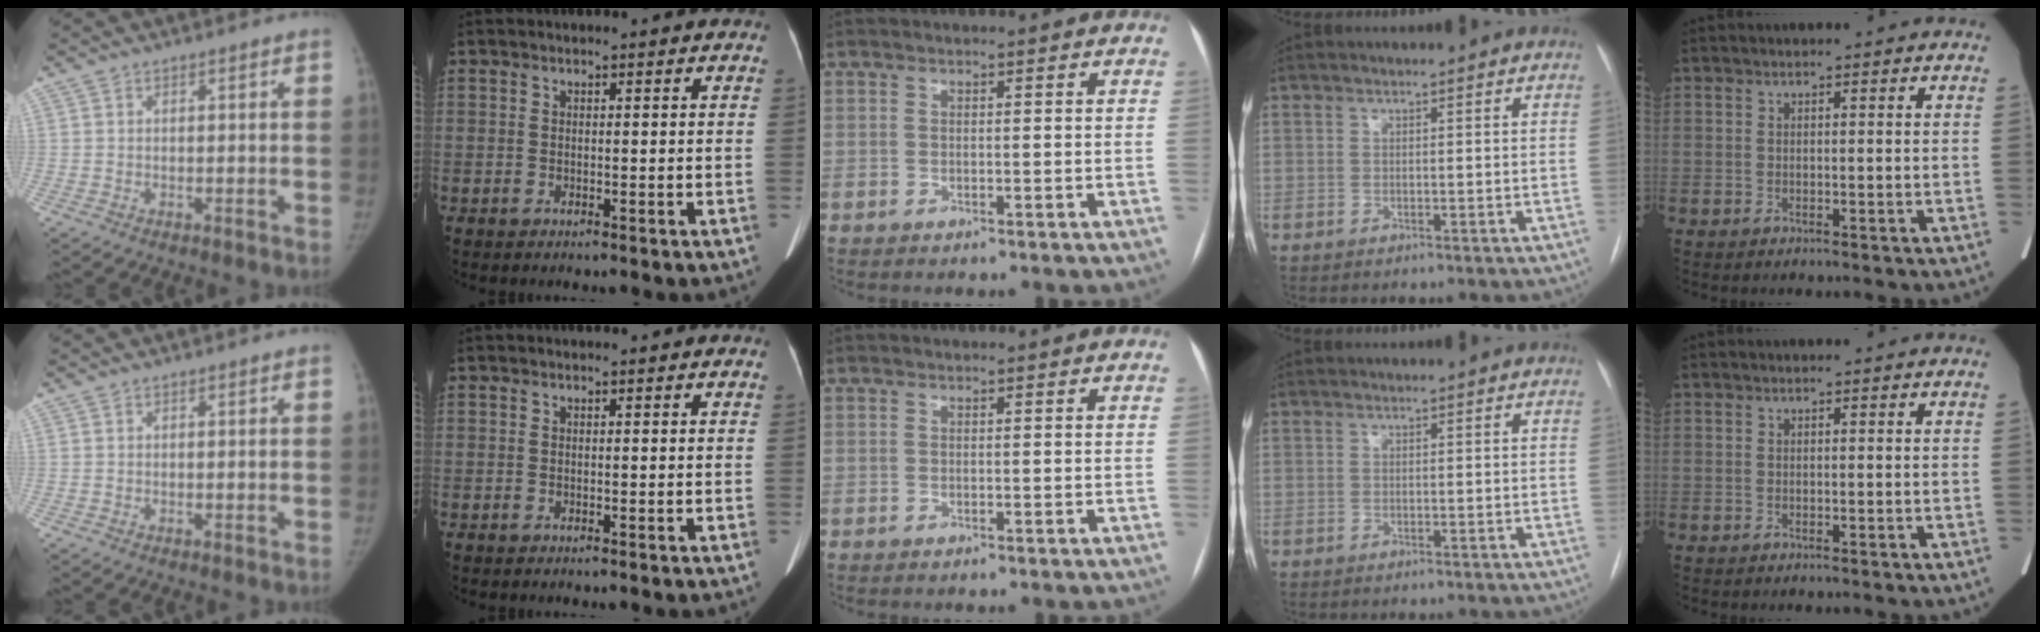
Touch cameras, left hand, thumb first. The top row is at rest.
{}